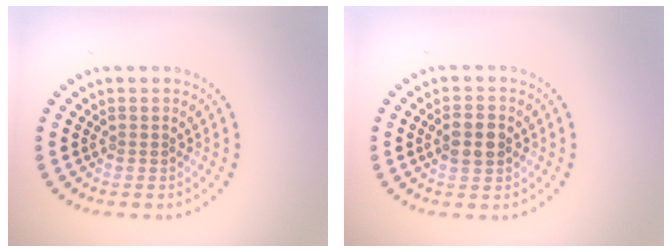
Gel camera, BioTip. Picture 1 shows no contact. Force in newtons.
{"total": 2.6, "press": 2.6, "slide": 0.1}